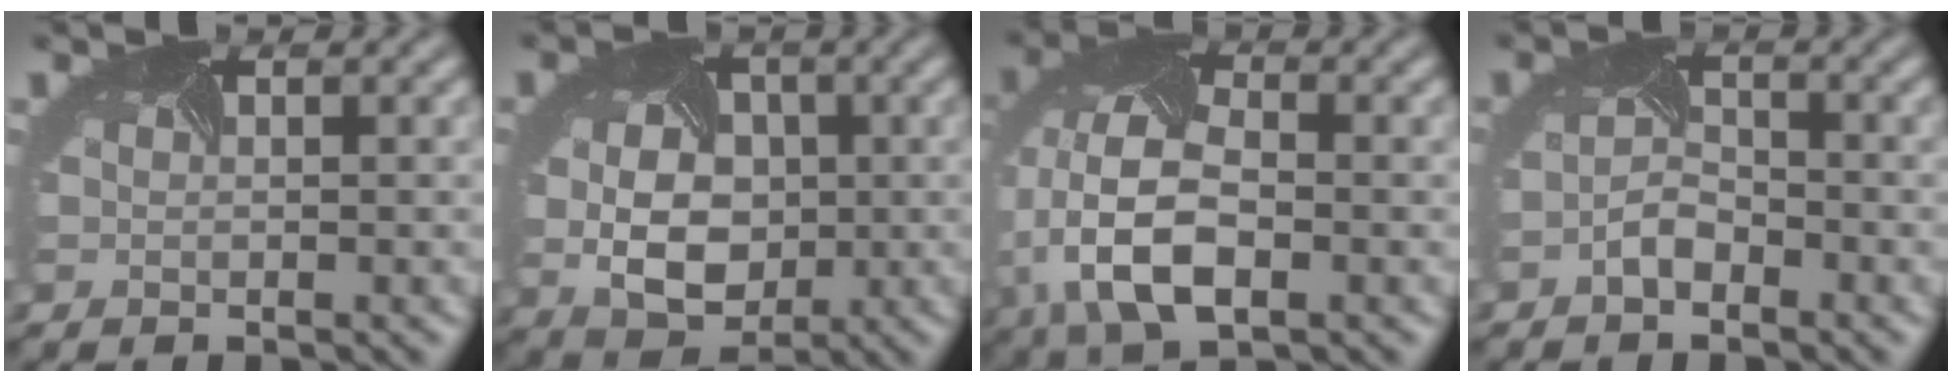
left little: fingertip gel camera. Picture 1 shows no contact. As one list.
[{"total": 7.5, "force": [-0.4, 5.6, 5.0], "torque": [-0.090, -0.016, 0.003]}, {"total": 9.4, "force": [-2.1, 5.4, 7.4], "torque": [-0.178, -0.011, -0.045]}, {"total": 1.9, "force": [-1.5, 0.8, 0.8], "torque": [-0.024, 0.003, -0.031]}]